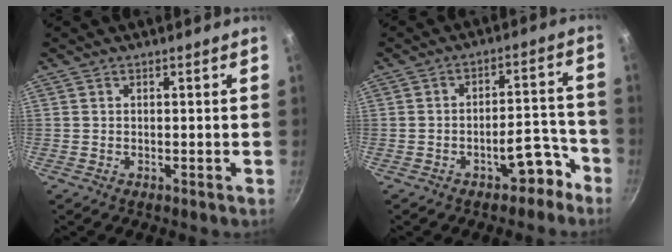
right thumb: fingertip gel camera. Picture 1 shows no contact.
{"total": 7.5, "force": [-4.5, 3.7, 4.6], "torque": [-0.021, 0.066, -0.046]}